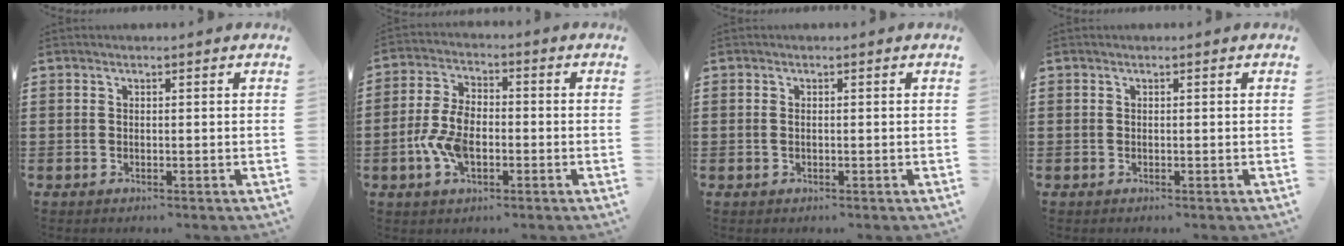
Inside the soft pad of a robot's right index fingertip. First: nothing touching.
{"total": 7.2, "force": [-1.9, 3.9, 5.7], "torque": [-0.139, -0.001, -0.042]}
{"total": 0.7, "force": [0.0, 0.2, 0.6], "torque": [-0.014, 0.000, 0.000]}
{"total": 0.0}